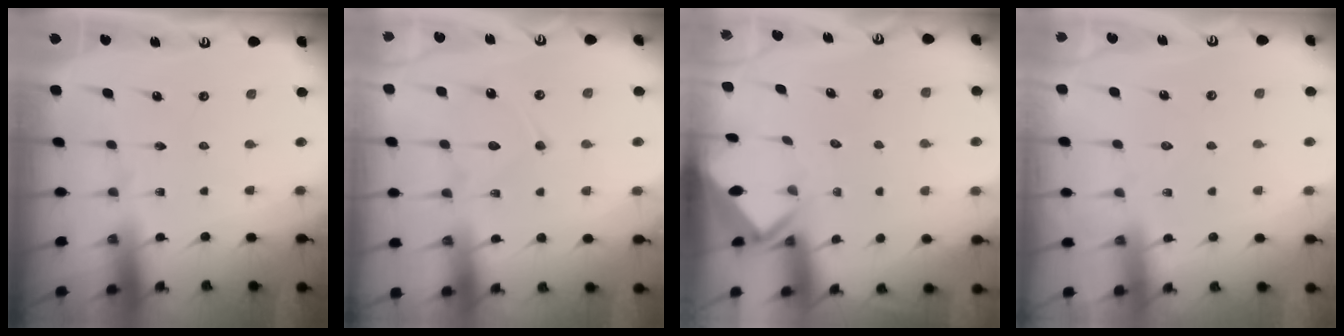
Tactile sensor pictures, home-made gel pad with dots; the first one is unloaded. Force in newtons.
{"total": 10.4, "press": 10.4, "slide": 1.0}
{"total": 3.0, "press": 3.0, "slide": 0.3}
{"total": 4.9, "press": 4.9, "slide": 0.6}